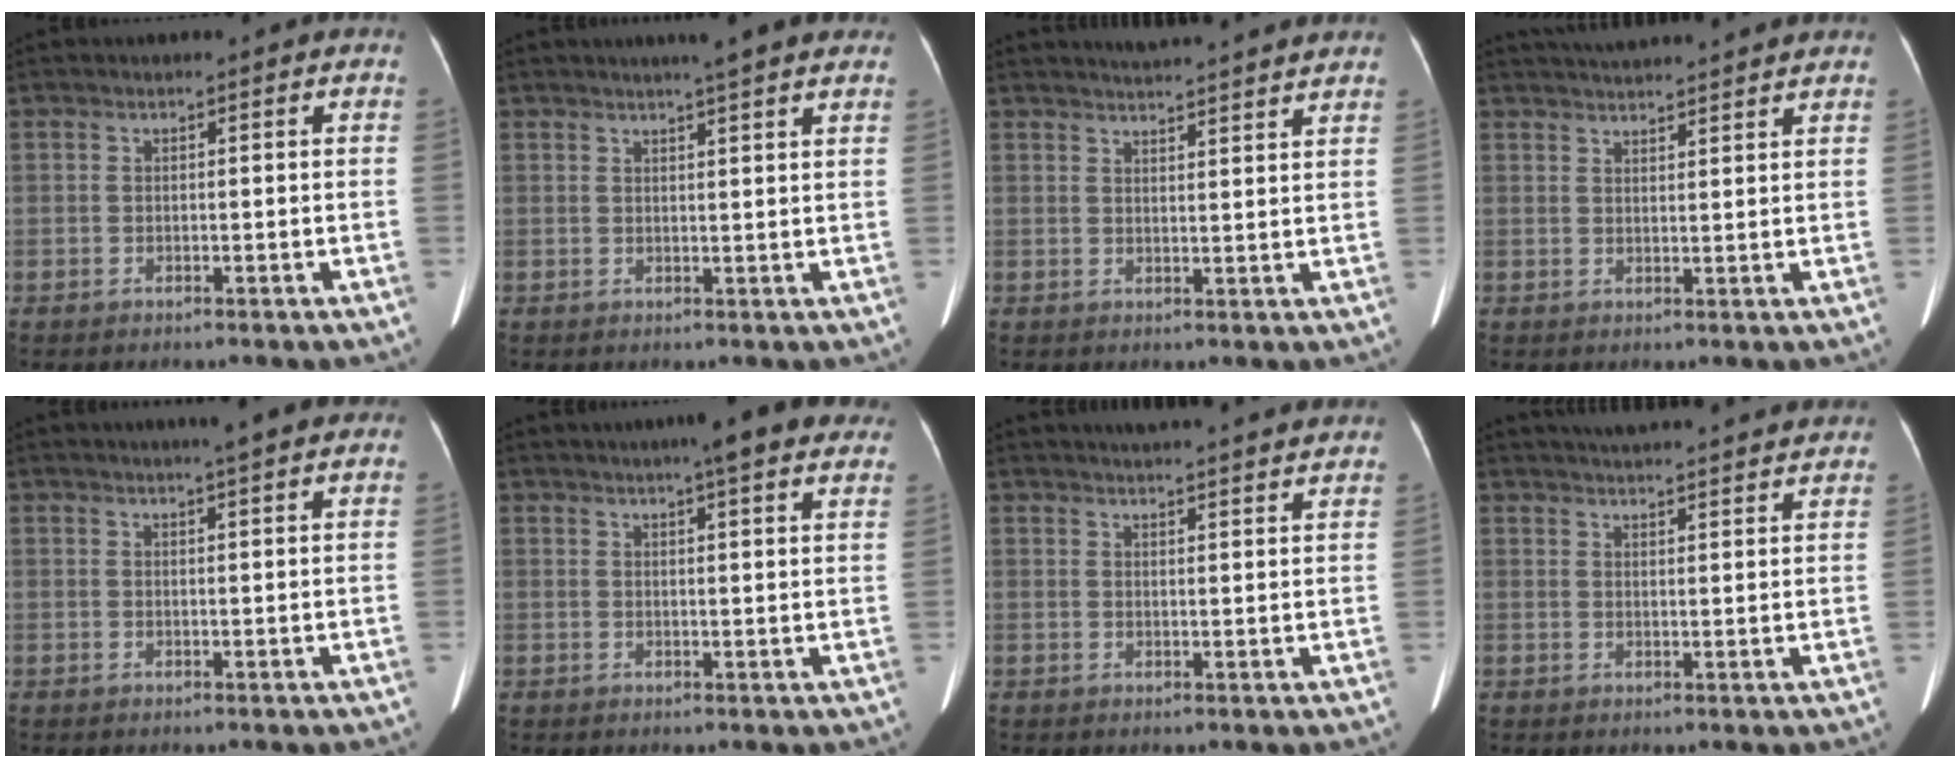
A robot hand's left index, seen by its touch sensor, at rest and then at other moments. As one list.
[{"total": 6.2, "force": [5.2, -0.1, 3.3], "torque": [-0.047, 0.015, 0.061]}, {"total": 11.7, "force": [10.9, 0.3, 4.2], "torque": [-0.060, 0.016, 0.132]}, {"total": 11.1, "force": [10.4, 0.5, 3.8], "torque": [-0.061, 0.030, 0.141]}, {"total": 4.1, "force": [3.4, -0.1, 2.2], "torque": [-0.031, 0.011, 0.043]}, {"total": 9.6, "force": [7.6, 0.9, 5.8], "torque": [-0.065, 0.016, 0.082]}, {"total": 14.7, "force": [13.6, 1.0, 5.3], "torque": [-0.069, 0.016, 0.164]}, {"total": 17.7, "force": [16.5, 1.6, 6.1], "torque": [-0.085, 0.024, 0.210]}]